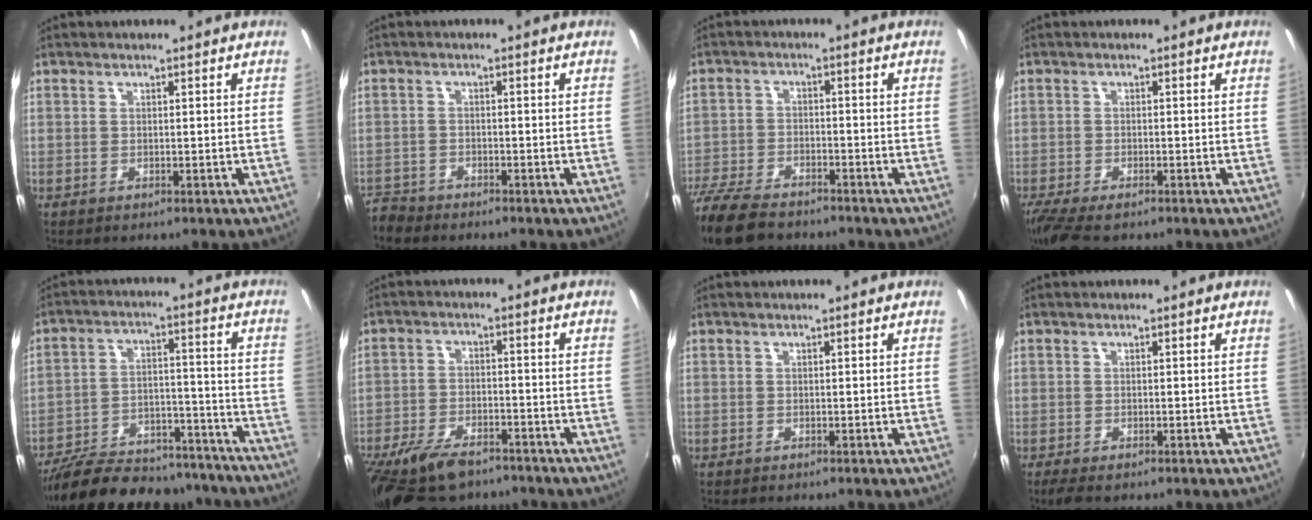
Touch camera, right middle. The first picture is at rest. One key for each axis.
{"total": 5.0, "fx": -4.6, "fy": 1.8, "fz": 0.1, "tx": -0.027, "ty": -0.011, "tz": -0.094}
{"total": 12.8, "fx": -10.4, "fy": 4.7, "fz": 5.8, "tx": -0.154, "ty": -0.030, "tz": -0.199}
{"total": 8.2, "fx": -6.3, "fy": 2.4, "fz": 4.8, "tx": -0.114, "ty": -0.042, "tz": -0.112}
{"total": 25.4, "fx": -21.7, "fy": 8.6, "fz": 10.1, "tx": -0.199, "ty": 0.006, "tz": -0.298}
{"total": 13.4, "fx": -10.1, "fy": 5.7, "fz": 6.6, "tx": -0.150, "ty": -0.024, "tz": -0.176}
{"total": 0.0}
{"total": 2.6, "fx": -1.7, "fy": 0.9, "fz": 1.7, "tx": -0.034, "ty": -0.014, "tz": -0.026}